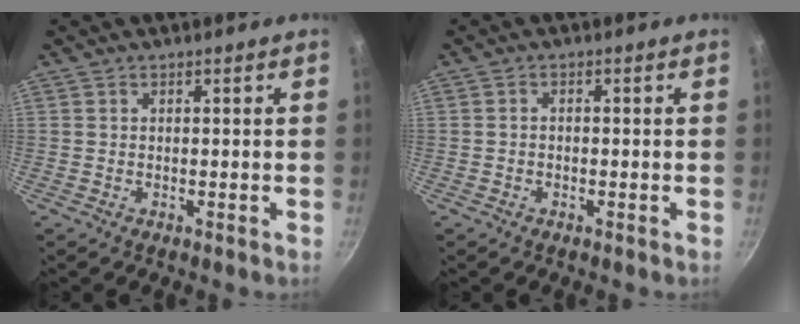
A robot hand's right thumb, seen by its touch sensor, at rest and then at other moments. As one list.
[{"total": 1.0, "force": [-0.4, 0.7, 0.6], "torque": [-0.015, 0.007, -0.008]}]